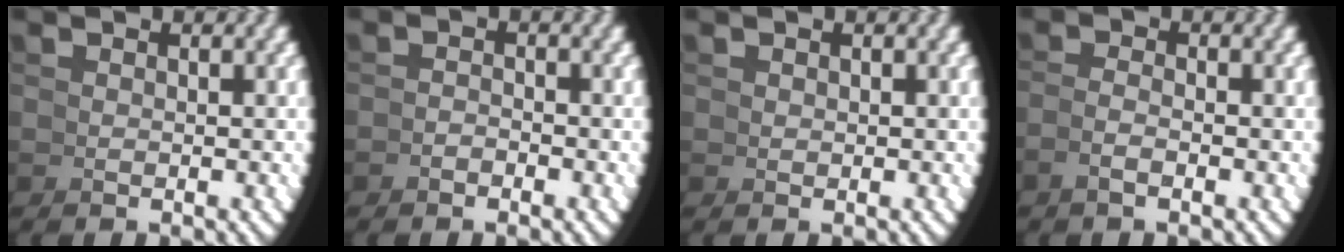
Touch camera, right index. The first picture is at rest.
{"total": 1.6, "force": [-1.1, -1.0, -0.5], "torque": [0.020, 0.003, -0.024]}
{"total": 0.6, "force": [0.6, -0.1, 0.0], "torque": [-0.005, -0.002, 0.014]}
{"total": 1.4, "force": [-0.7, -1.0, 0.6], "torque": [-0.007, 0.001, -0.013]}